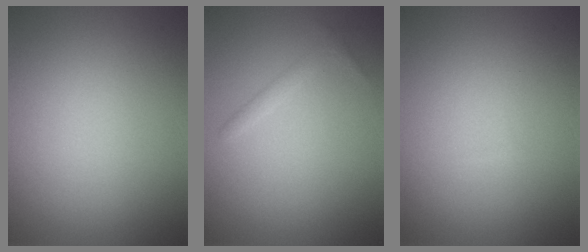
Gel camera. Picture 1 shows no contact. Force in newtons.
{"total": 0.9, "press": 0.9, "slide": 0.1}
{"total": 0.0}